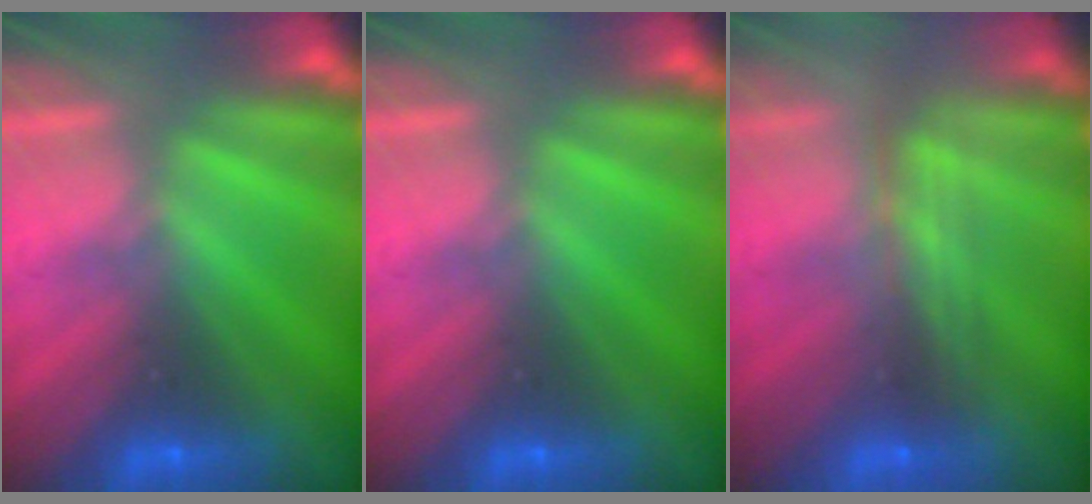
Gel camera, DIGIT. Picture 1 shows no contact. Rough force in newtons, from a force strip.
{"total": 0.0}
{"total": 2.4}